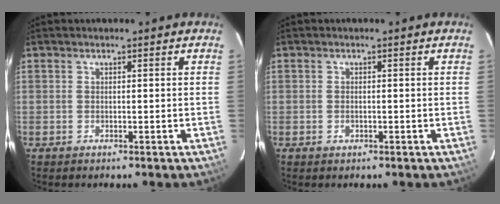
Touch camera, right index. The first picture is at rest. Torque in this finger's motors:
{"motor_torque": [0.08, 0.03, -0.01, 0.02]}